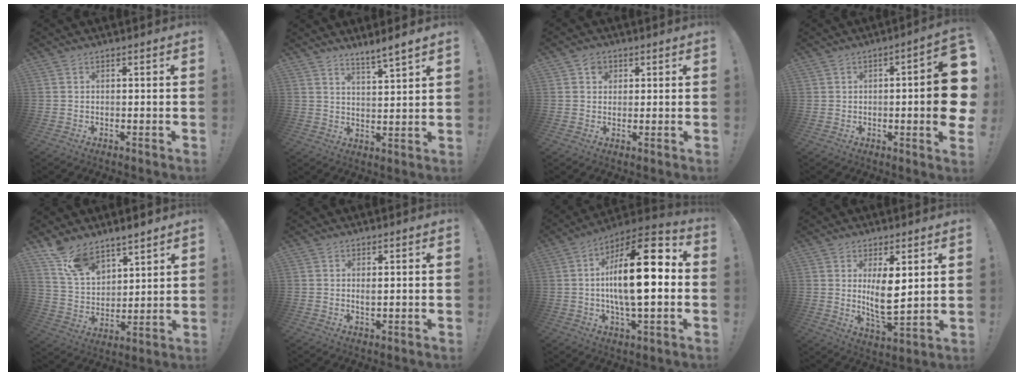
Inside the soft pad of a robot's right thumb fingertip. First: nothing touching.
{"total": 5.2, "force": [4.5, -0.4, 2.5], "torque": [-0.042, -0.034, 0.075]}
{"total": 2.8, "force": [1.1, 2.5, 0.8], "torque": [-0.005, -0.004, 0.017]}
{"total": 10.8, "force": [-0.2, 2.0, 10.6], "torque": [-0.135, -0.006, -0.008]}
{"total": 11.5, "force": [9.8, 5.0, 3.5], "torque": [-0.078, -0.067, 0.188]}
{"total": 1.2, "force": [0.5, 0.5, 0.9], "torque": [-0.018, -0.001, 0.010]}
{"total": 20.4, "force": [1.1, 7.0, 19.2], "torque": [-0.310, -0.001, 0.005]}
{"total": 8.8, "force": [2.4, 3.8, 7.5], "torque": [-0.133, -0.022, 0.047]}